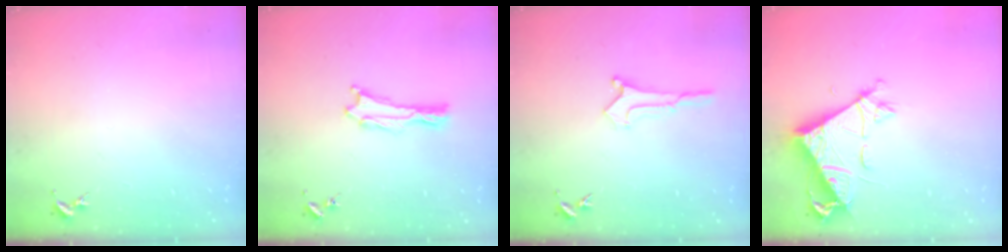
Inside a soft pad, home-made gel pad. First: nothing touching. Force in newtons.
{"total": 0.5, "press": 0.5, "slide": 0.1}
{"total": 0.0}
{"total": 7.5, "press": 7.5, "slide": 0.7}